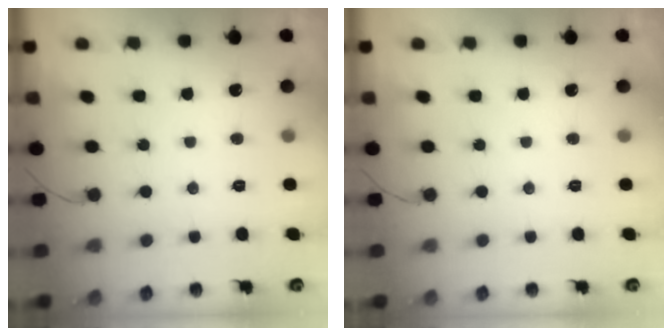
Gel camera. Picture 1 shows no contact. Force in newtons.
{"total": 0.0}